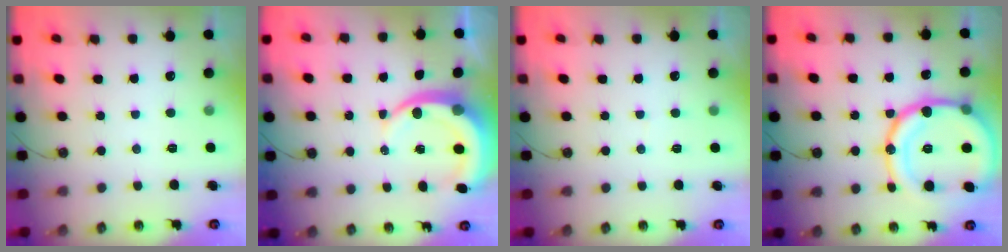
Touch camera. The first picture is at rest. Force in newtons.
{"total": 9.2, "press": 9.1, "slide": 1.0}
{"total": 1.8, "press": 1.7, "slide": 0.1}
{"total": 24.9, "press": 24.6, "slide": 4.1}